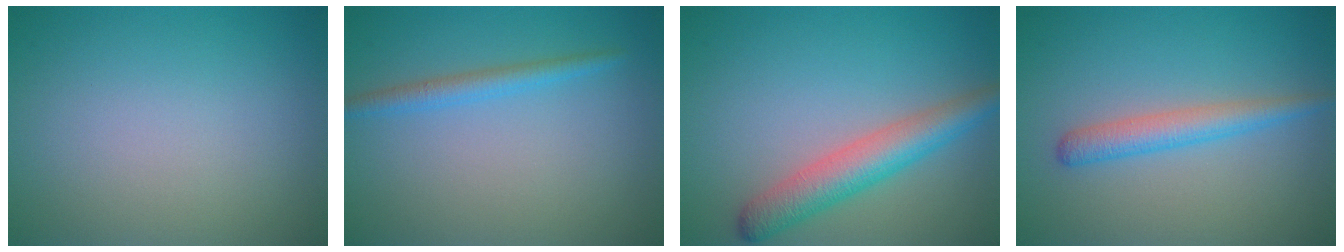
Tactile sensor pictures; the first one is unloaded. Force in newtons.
{"total": 1.9, "press": 1.8, "slide": 0.2}
{"total": 4.6, "press": 4.6, "slide": 0.1}
{"total": 2.8, "press": 2.8, "slide": 0.2}